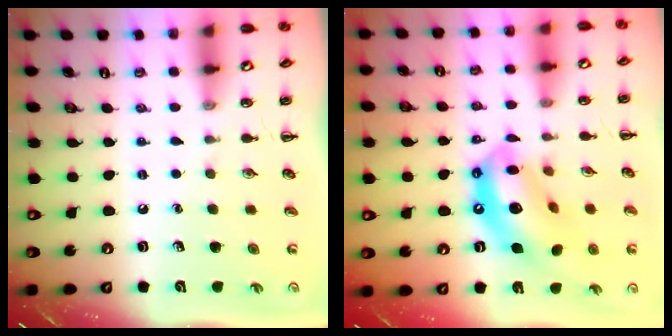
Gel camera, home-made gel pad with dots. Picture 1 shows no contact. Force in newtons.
{"total": 16.0, "press": 15.5, "slide": 4.2}